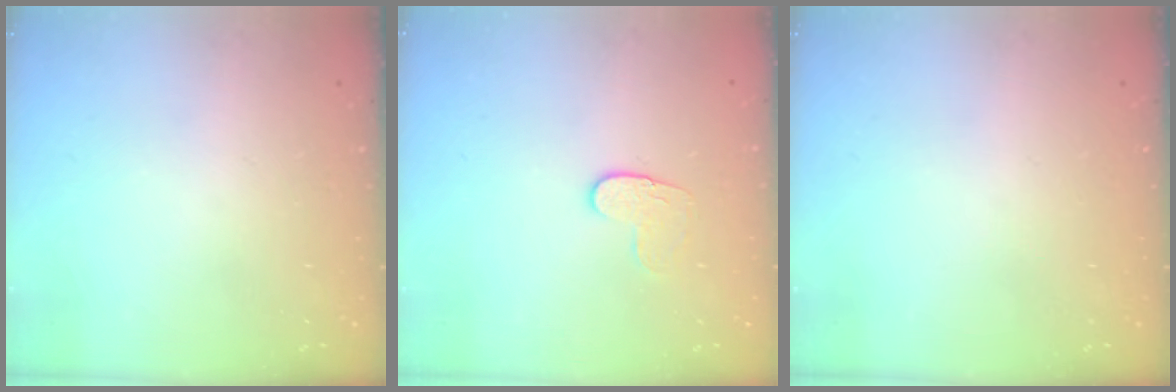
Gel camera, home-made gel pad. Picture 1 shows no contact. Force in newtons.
{"total": 7.9, "press": 7.8, "slide": 0.6}
{"total": 0.0}